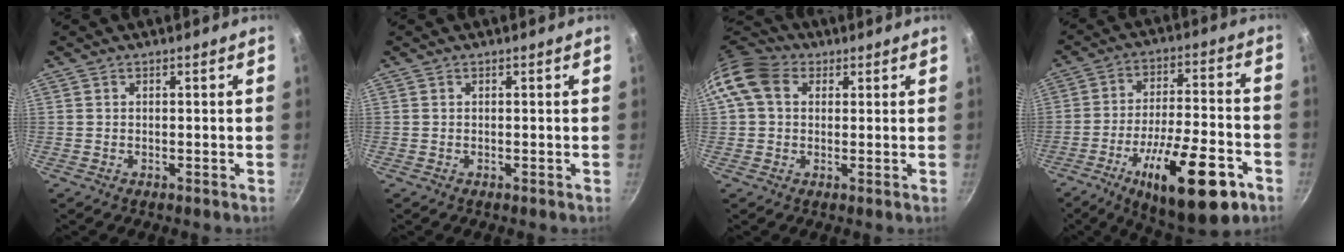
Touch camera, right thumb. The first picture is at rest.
{"total": 0.0}
{"total": 9.1, "force": [2.4, 6.9, 5.4], "torque": [-0.084, 0.013, 0.026]}
{"total": 21.2, "force": [-10.3, 6.8, 17.2], "torque": [-0.246, 0.038, -0.154]}